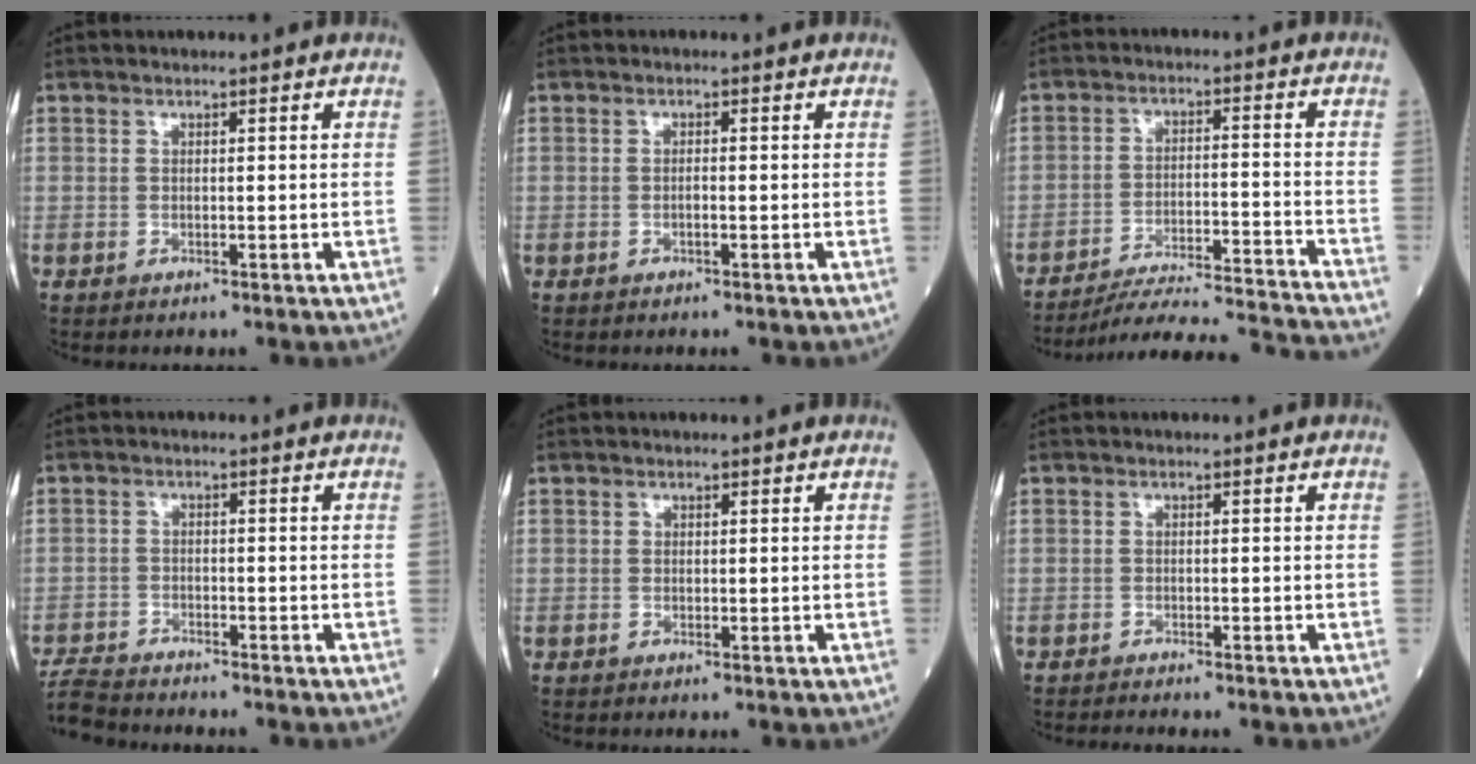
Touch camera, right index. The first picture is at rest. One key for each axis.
{"total": 0.8, "fx": -0.3, "fy": 0.1, "fz": 0.7, "tx": -0.013, "ty": 0.002, "tz": -0.005}
{"total": 16.6, "fx": -16.1, "fy": -1.5, "fz": 3.8, "tx": -0.054, "ty": -0.013, "tz": -0.235}
{"total": 5.2, "fx": -5.2, "fy": 0.5, "fz": 0.2, "tx": -0.004, "ty": -0.017, "tz": -0.102}
{"total": 0.0}
{"total": 1.2, "fx": -1.1, "fy": -0.4, "fz": 0.0, "tx": -0.005, "ty": -0.004, "tz": -0.021}